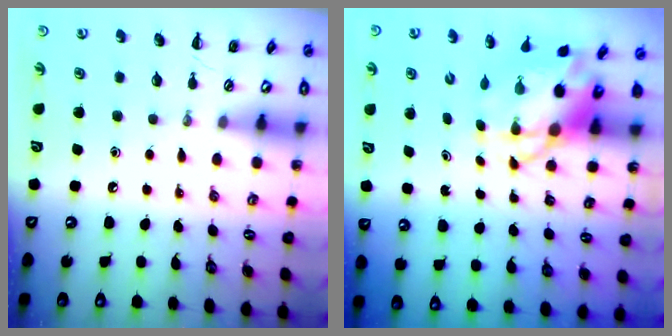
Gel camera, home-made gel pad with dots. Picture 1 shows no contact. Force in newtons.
{"total": 6.6, "press": 6.3, "slide": 2.1}